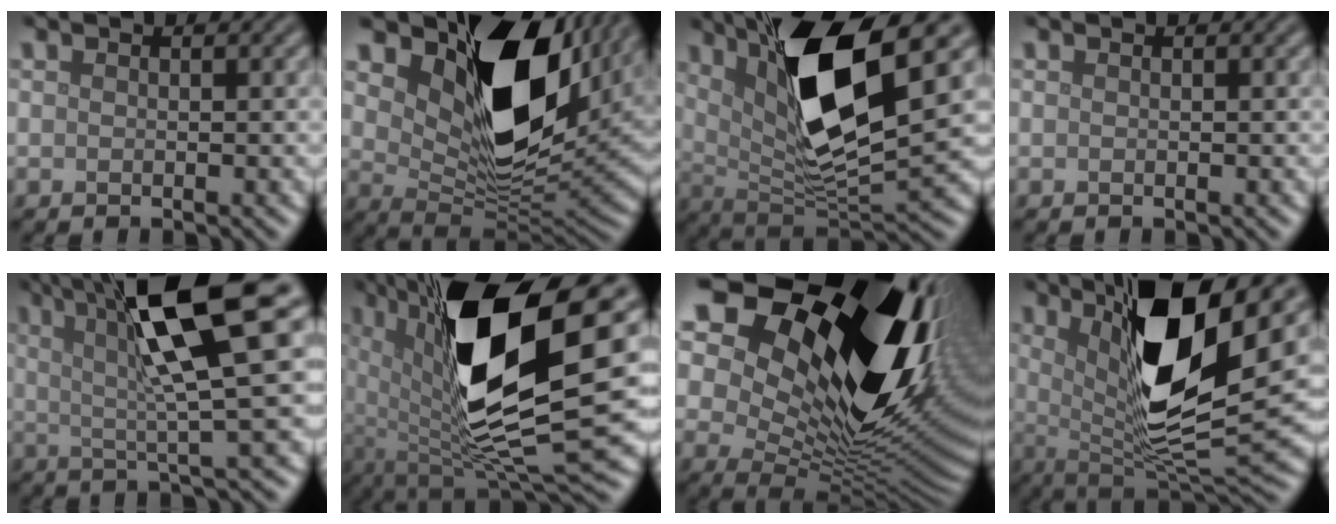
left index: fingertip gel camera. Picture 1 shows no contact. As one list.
[{"total": 12.4, "force": [5.5, 6.7, 8.8], "torque": [-0.150, -0.019, 0.114]}, {"total": 11.8, "force": [4.6, 3.5, 10.3], "torque": [-0.188, -0.009, 0.086]}, {"total": 0.0}, {"total": 12.1, "force": [4.1, 2.3, 11.1], "torque": [-0.164, 0.016, 0.062]}, {"total": 14.7, "force": [4.5, 4.8, 13.2], "torque": [-0.248, -0.015, 0.085]}, {"total": 21.7, "force": [8.2, 12.5, 15.7], "torque": [-0.260, 0.033, 0.148]}, {"total": 12.2, "force": [4.0, 3.3, 11.1], "torque": [-0.183, -0.012, 0.074]}]